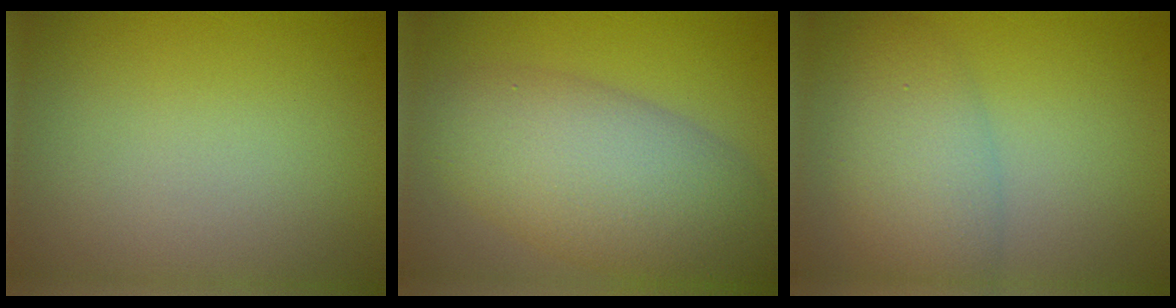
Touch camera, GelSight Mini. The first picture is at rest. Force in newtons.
{"total": 8.7, "press": 8.7, "slide": 0.1}
{"total": 4.9, "press": 4.9, "slide": 0.1}